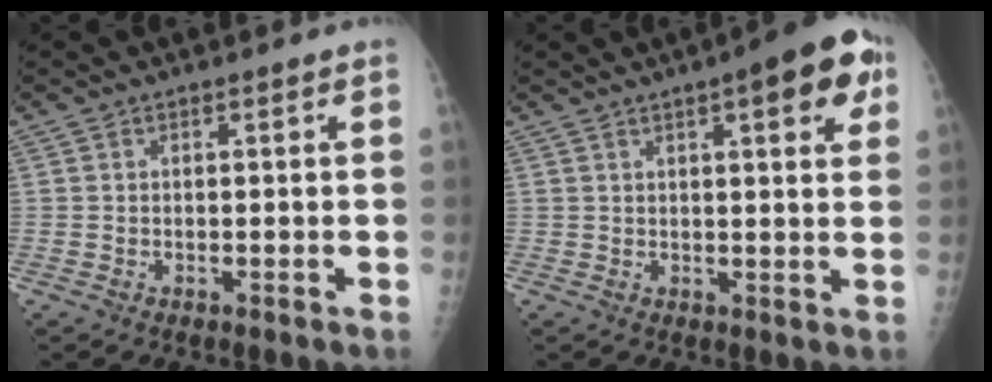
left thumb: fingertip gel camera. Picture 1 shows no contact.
{"total": 10.4, "force": [4.6, 3.0, 8.8], "torque": [-0.088, -0.003, 0.050]}